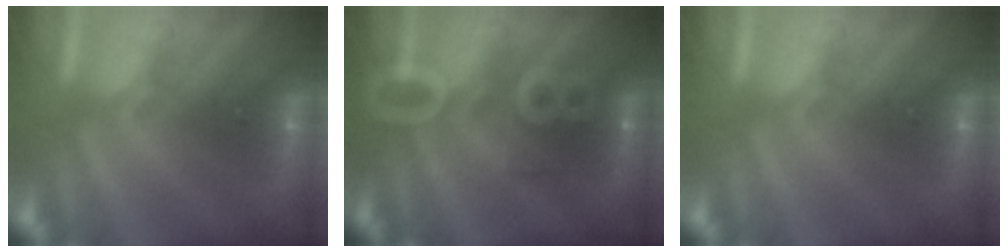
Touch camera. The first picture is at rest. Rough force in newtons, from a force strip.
{"total": 3.0}
{"total": 0.0}